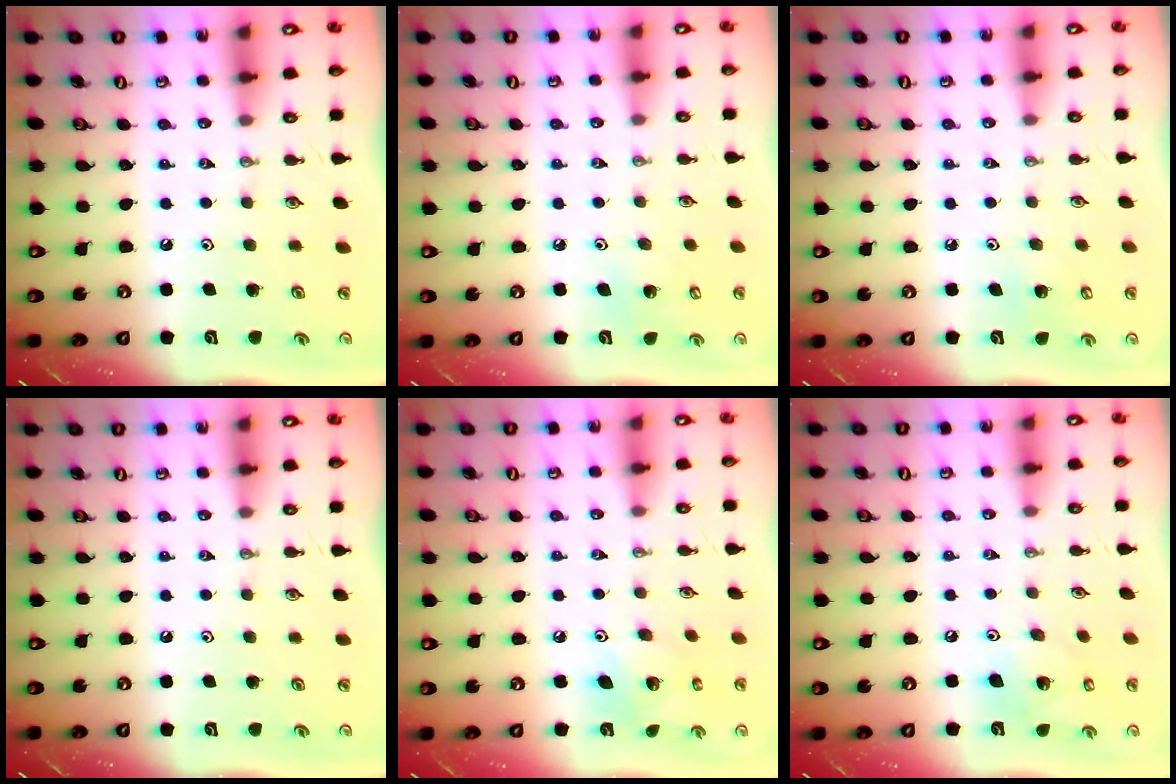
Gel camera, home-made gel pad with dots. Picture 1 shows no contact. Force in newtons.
{"total": 6.0, "press": 6.0, "slide": 0.4}
{"total": 4.5, "press": 4.5, "slide": 0.3}
{"total": 0.0}
{"total": 8.3, "press": 8.3, "slide": 0.3}
{"total": 11.2, "press": 11.0, "slide": 2.0}